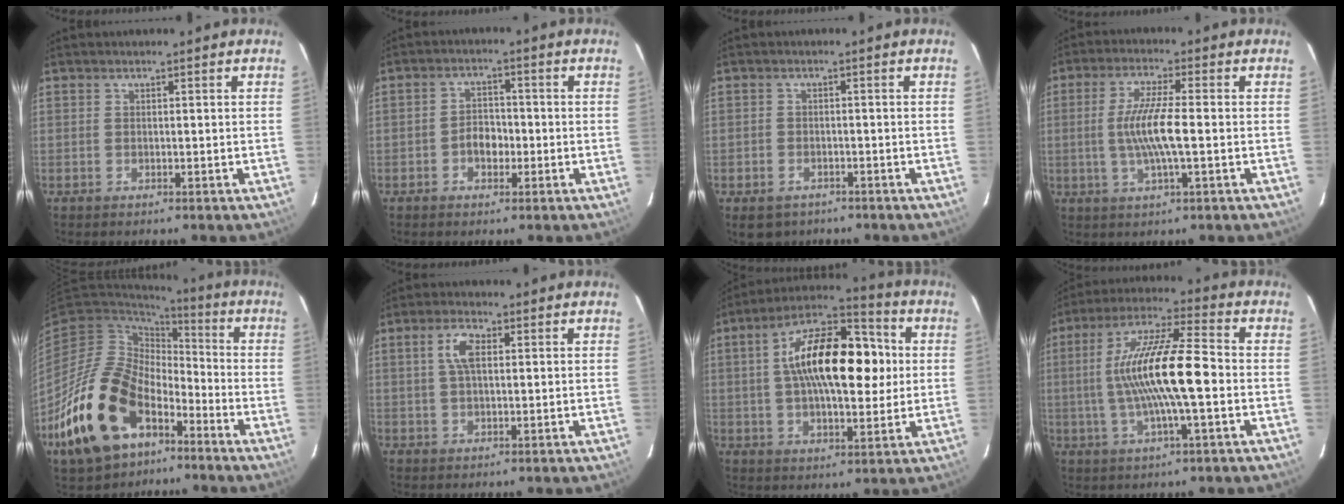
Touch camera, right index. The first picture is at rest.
{"total": 3.8, "force": [-1.4, 2.8, 2.2], "torque": [-0.039, 0.010, -0.022]}
{"total": 5.0, "force": [-3.2, 3.6, 1.5], "torque": [-0.037, -0.001, -0.044]}
{"total": 8.1, "force": [-0.9, 0.6, 8.0], "torque": [-0.154, -0.003, -0.017]}
{"total": 22.4, "force": [-11.5, 13.6, 13.7], "torque": [-0.285, 0.000, -0.196]}
{"total": 4.6, "force": [1.1, 2.1, 4.0], "torque": [-0.077, 0.011, 0.022]}
{"total": 19.7, "force": [2.6, 9.0, 17.4], "torque": [-0.297, 0.033, 0.035]}
{"total": 15.6, "force": [-1.2, 2.0, 15.4], "torque": [-0.287, 0.013, -0.027]}